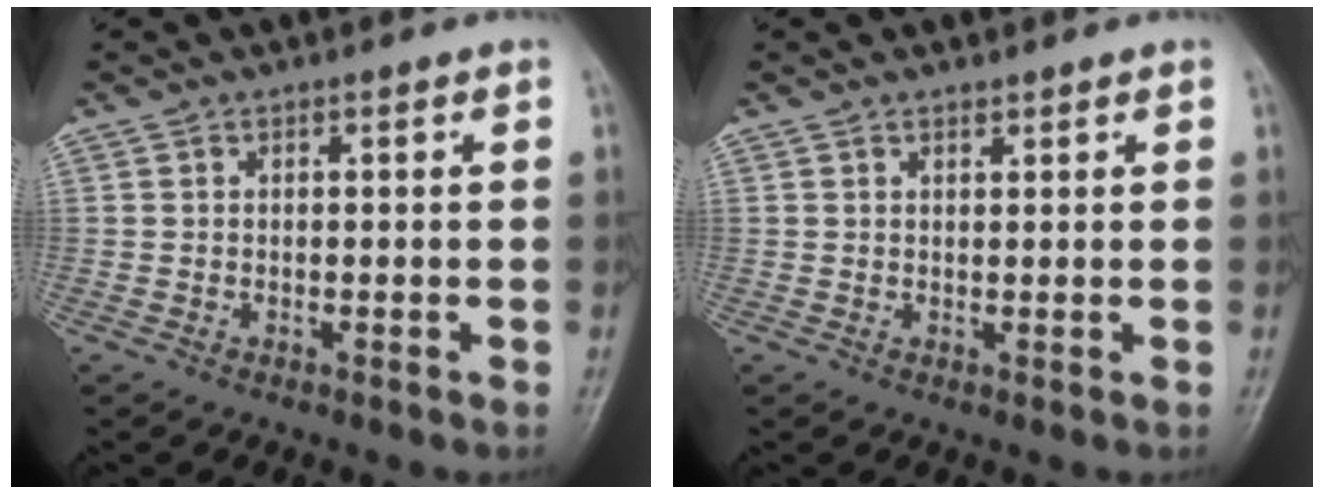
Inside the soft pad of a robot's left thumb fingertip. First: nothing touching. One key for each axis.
{"total": 1.1, "fx": 0.9, "fy": 0.5, "fz": 0.4, "tx": -0.001, "ty": -0.007, "tz": 0.015}